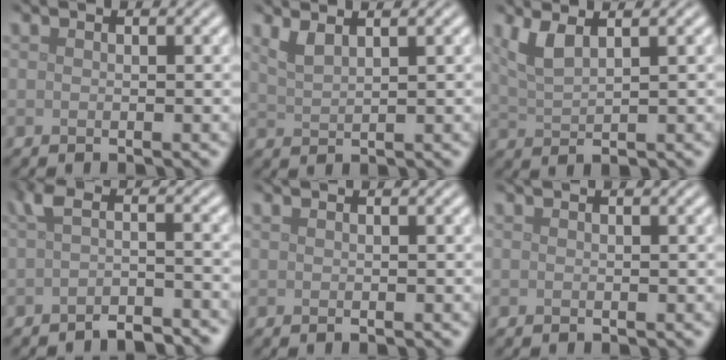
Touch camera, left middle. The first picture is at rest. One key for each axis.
{"total": 1.9, "fx": 1.4, "fy": 0.6, "fz": 1.2, "tx": -0.023, "ty": 0.001, "tz": 0.031}
{"total": 2.9, "fx": 1.6, "fy": 0.9, "fz": 2.3, "tx": -0.048, "ty": 0.000, "tz": 0.034}
{"total": 3.3, "fx": -2.2, "fy": 1.0, "fz": 2.2, "tx": -0.038, "ty": -0.008, "tz": -0.043}
{"total": 0.5, "fx": 0.0, "fy": 0.1, "fz": 0.5, "tx": -0.008, "ty": 0.003, "tz": 0.000}
{"total": 0.0}